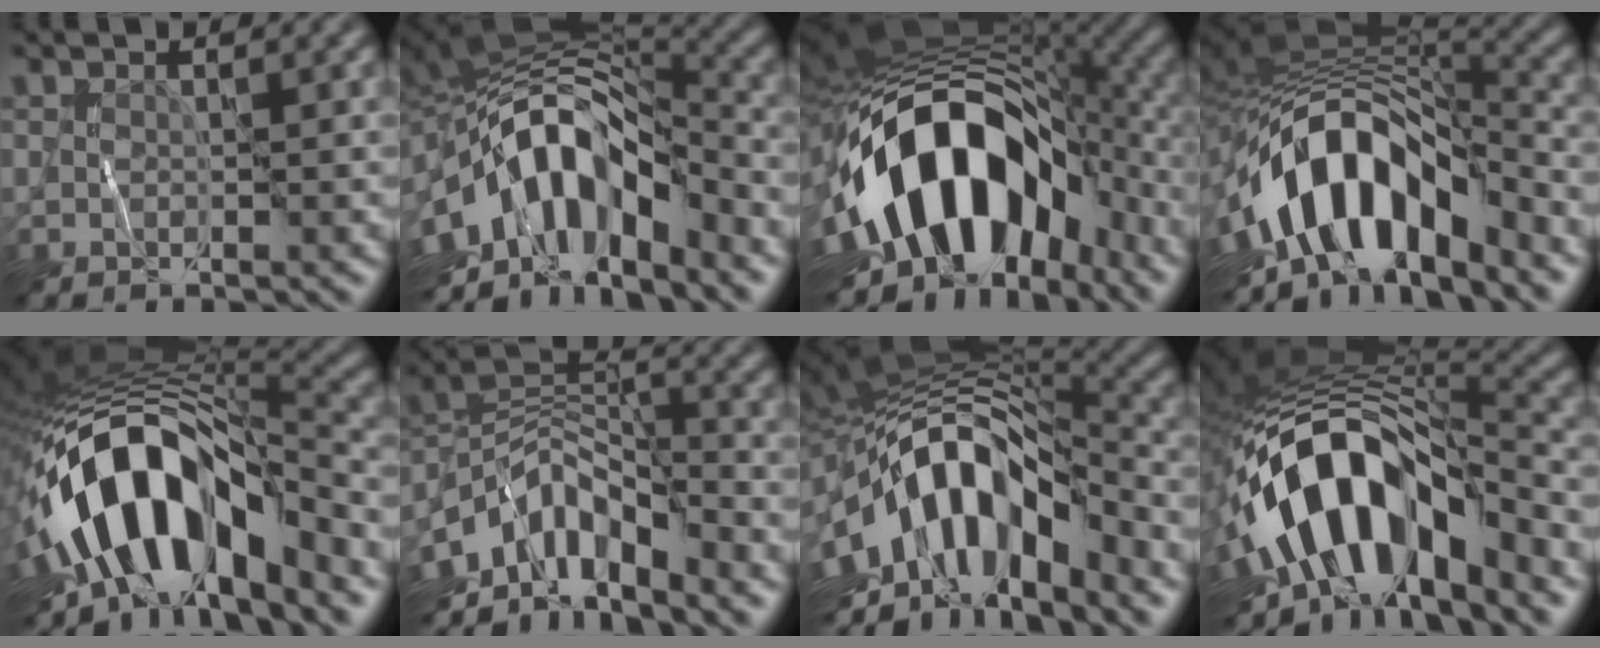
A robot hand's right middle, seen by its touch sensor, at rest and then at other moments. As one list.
[{"total": 12.2, "force": [-4.2, 6.3, 9.5], "torque": [-0.151, 0.011, -0.080]}, {"total": 16.2, "force": [-4.1, 9.9, 12.2], "torque": [-0.198, 0.004, -0.072]}, {"total": 12.0, "force": [-5.1, 6.2, 8.9], "torque": [-0.140, 0.002, -0.089]}, {"total": 14.1, "force": [-4.4, 7.2, 11.3], "torque": [-0.179, 0.014, -0.089]}, {"total": 8.1, "force": [-5.1, 3.5, 5.2], "torque": [-0.075, 0.002, -0.108]}, {"total": 13.4, "force": [-4.0, 6.8, 10.9], "torque": [-0.172, 0.015, -0.080]}, {"total": 13.4, "force": [-5.1, 7.0, 10.2], "torque": [-0.161, 0.015, -0.098]}]